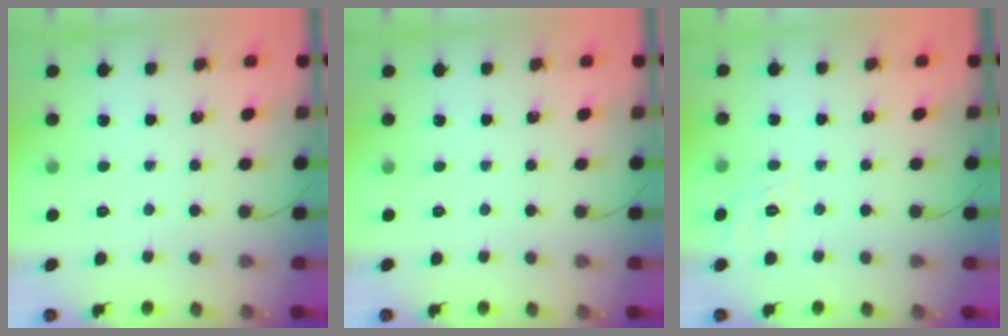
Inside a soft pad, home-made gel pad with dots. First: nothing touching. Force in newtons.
{"total": 0.0}
{"total": 2.0, "press": 0.4, "slide": 1.9}